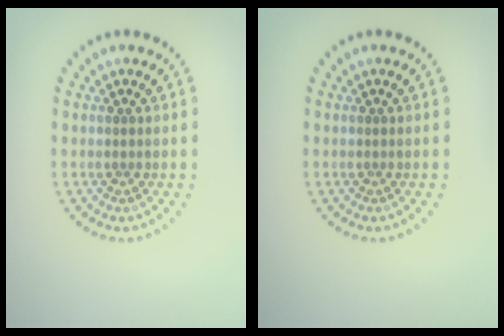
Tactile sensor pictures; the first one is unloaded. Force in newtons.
{"total": 0.0}